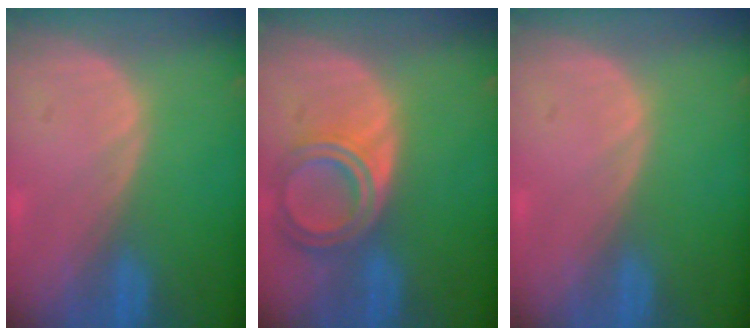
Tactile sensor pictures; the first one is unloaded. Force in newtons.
{"total": 6.6, "press": 5.9, "slide": 3.0}
{"total": 0.0}